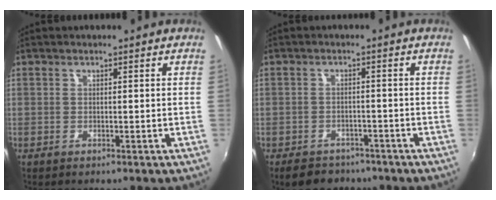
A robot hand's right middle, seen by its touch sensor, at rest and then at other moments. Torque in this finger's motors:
{"motor_torque": [0.81, -0.70, 0.43, 0.21]}